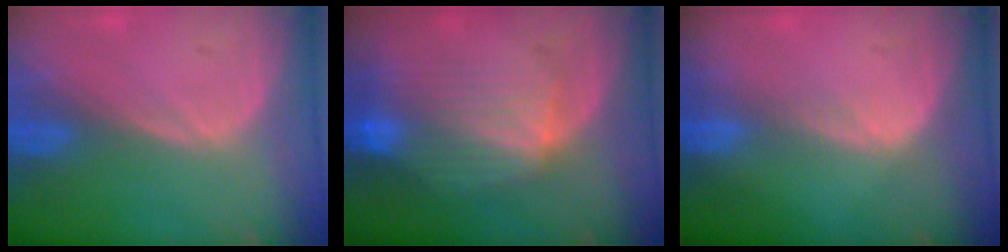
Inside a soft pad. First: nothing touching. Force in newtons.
{"total": 8.8, "press": 8.1, "slide": 3.6}
{"total": 1.5, "press": 1.0, "slide": 1.1}